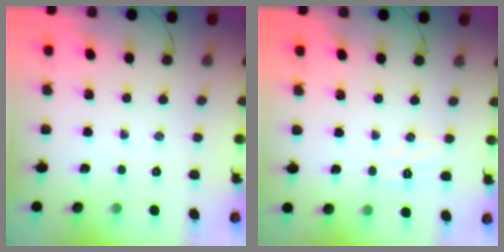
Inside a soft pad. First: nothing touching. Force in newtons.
{"total": 4.9, "press": 4.8, "slide": 1.0}